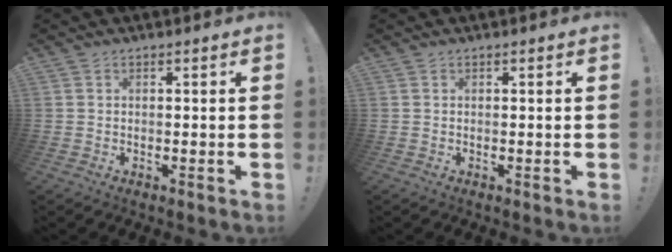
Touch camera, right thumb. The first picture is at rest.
{"total": 0.0}